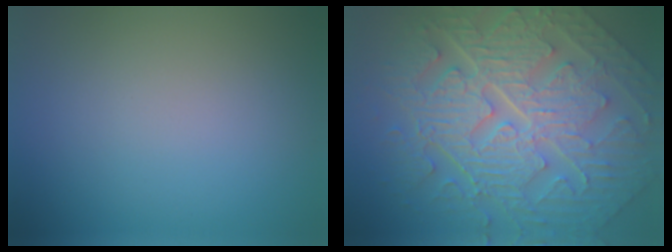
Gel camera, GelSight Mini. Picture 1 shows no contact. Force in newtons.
{"total": 11.5, "press": 7.8, "slide": 8.5}